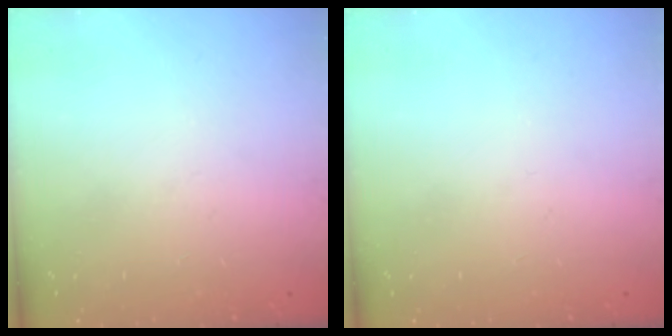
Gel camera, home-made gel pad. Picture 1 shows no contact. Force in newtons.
{"total": 0.0}